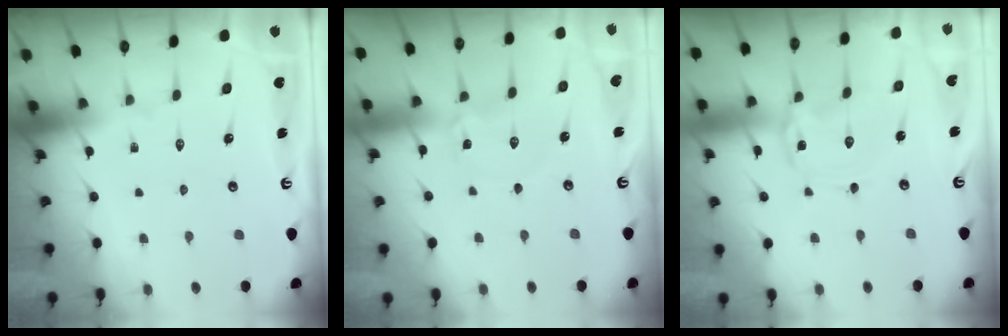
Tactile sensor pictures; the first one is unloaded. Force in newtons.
{"total": 1.4, "press": 1.4, "slide": 0.1}
{"total": 1.5, "press": 1.5, "slide": 0.1}